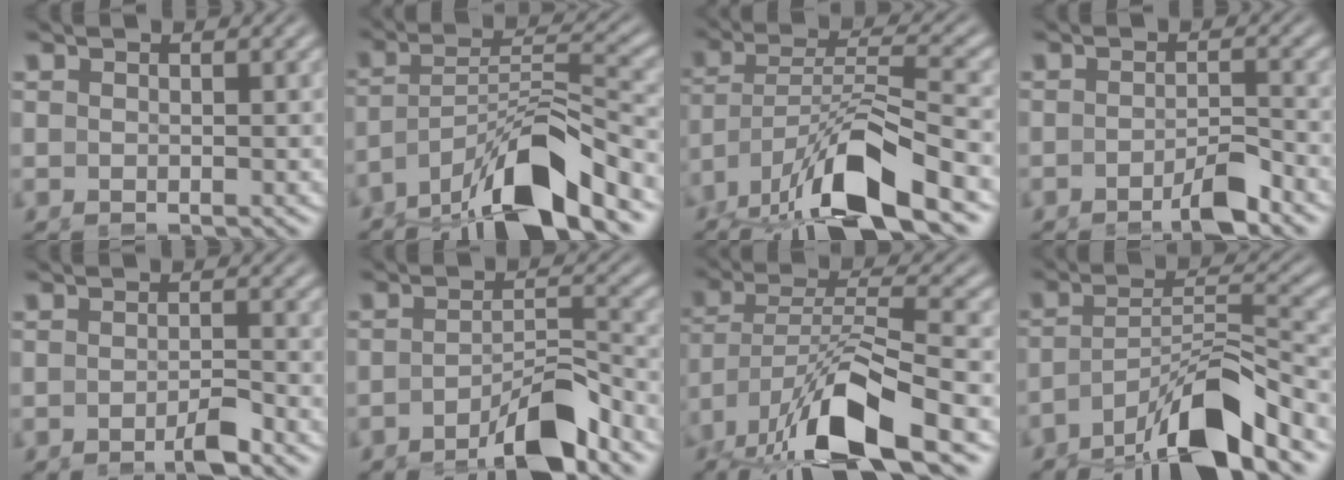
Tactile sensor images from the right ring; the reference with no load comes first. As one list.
[{"total": 9.7, "force": [-4.2, 5.9, 6.4], "torque": [-0.116, -0.033, -0.055]}, {"total": 6.6, "force": [-3.4, 2.2, 5.1], "torque": [-0.102, -0.026, -0.035]}, {"total": 2.4, "force": [-1.8, -0.5, 1.5], "torque": [-0.012, -0.001, -0.031]}, {"total": 1.7, "force": [-1.3, -0.5, 1.0], "torque": [-0.008, 0.002, -0.025]}, {"total": 4.5, "force": [-3.3, 0.4, 3.0], "torque": [-0.034, -0.014, -0.046]}, {"total": 6.7, "force": [-2.9, 2.5, 5.5], "torque": [-0.113, -0.027, -0.025]}, {"total": 8.6, "force": [-4.2, 4.6, 5.9], "torque": [-0.099, -0.032, -0.057]}]